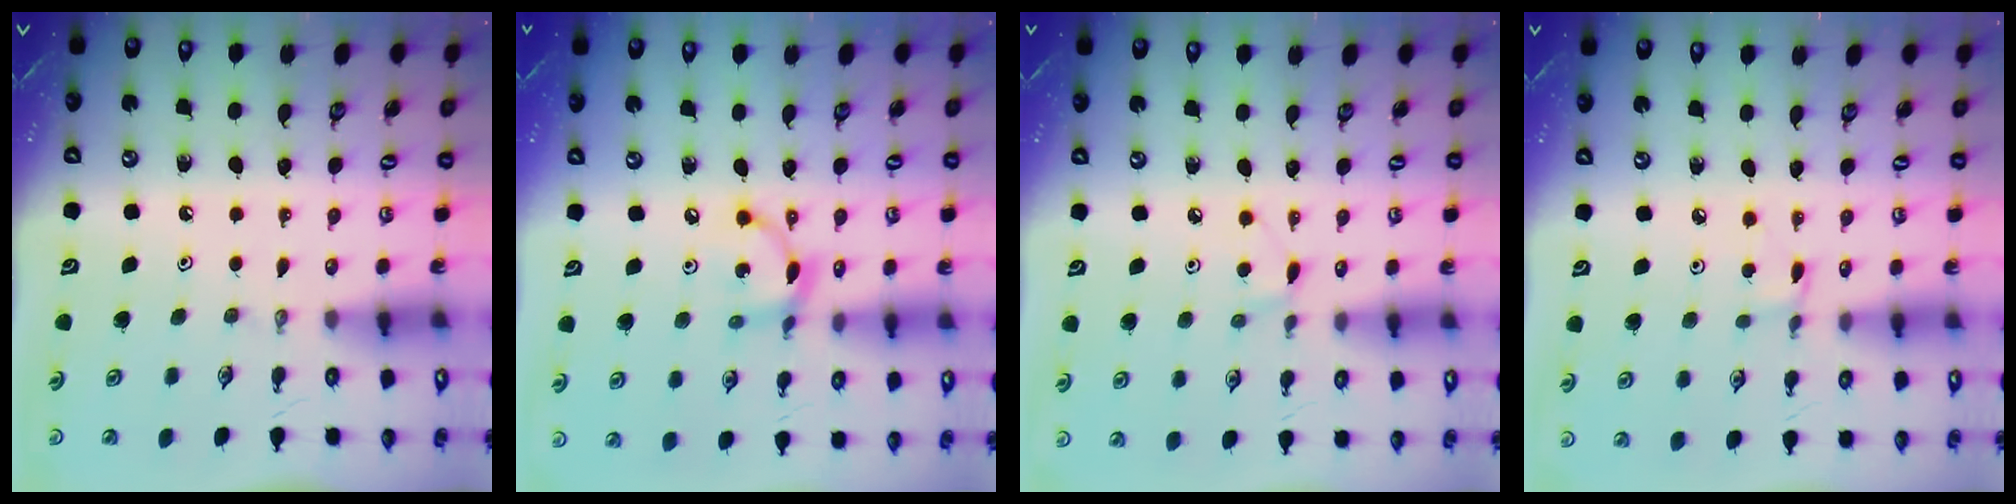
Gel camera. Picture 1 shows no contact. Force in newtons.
{"total": 8.3, "press": 8.3, "slide": 0.2}
{"total": 4.6, "press": 4.5, "slide": 0.6}
{"total": 1.2, "press": 1.2, "slide": 0.1}